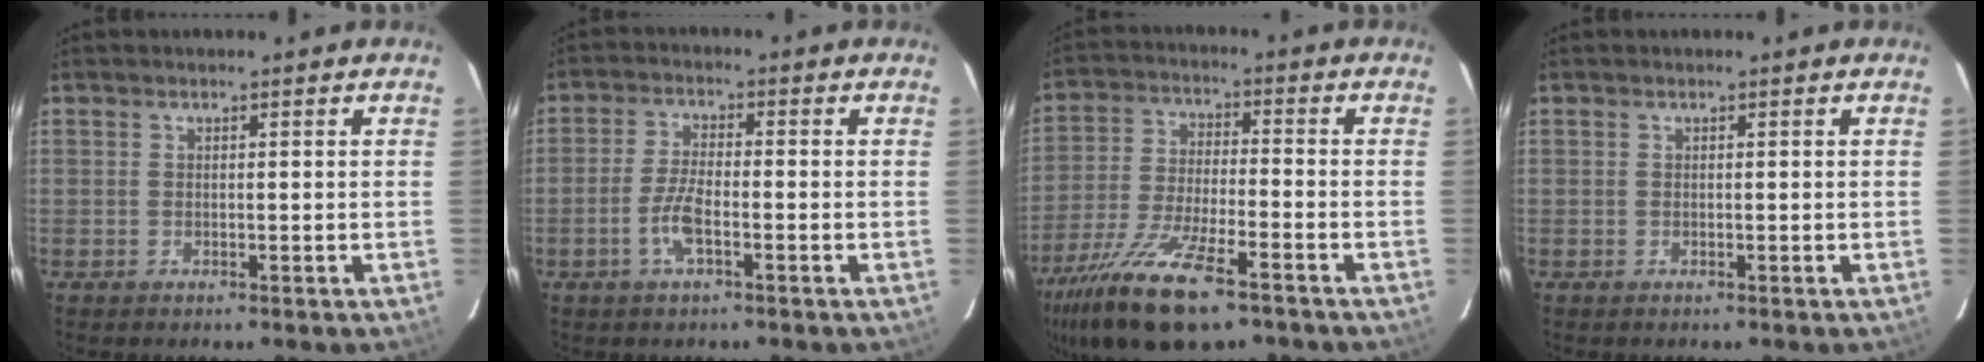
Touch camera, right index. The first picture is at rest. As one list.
[{"total": 5.2, "force": [-2.2, 1.6, 4.4], "torque": [-0.098, 0.001, -0.045]}, {"total": 17.2, "force": [-11.5, 4.8, 11.9], "torque": [-0.245, -0.051, -0.212]}, {"total": 0.0}]